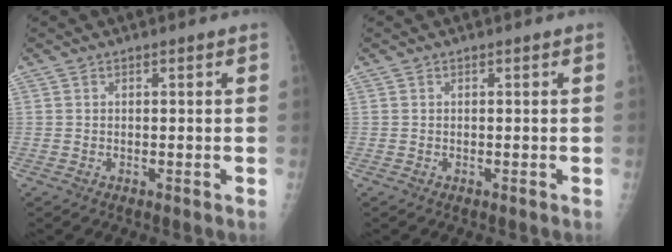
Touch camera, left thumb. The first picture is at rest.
{"total": 0.0}